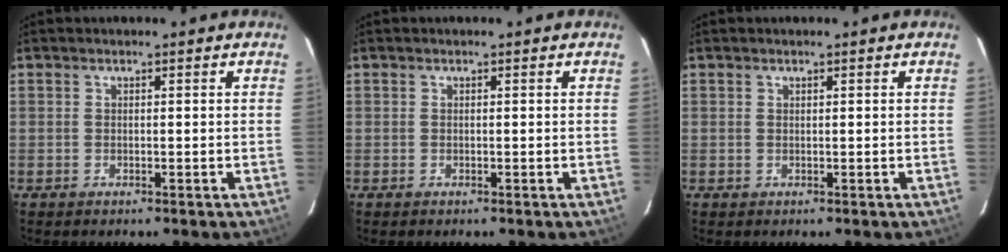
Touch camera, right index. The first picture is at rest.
{"total": 0.0}
{"total": 0.0}